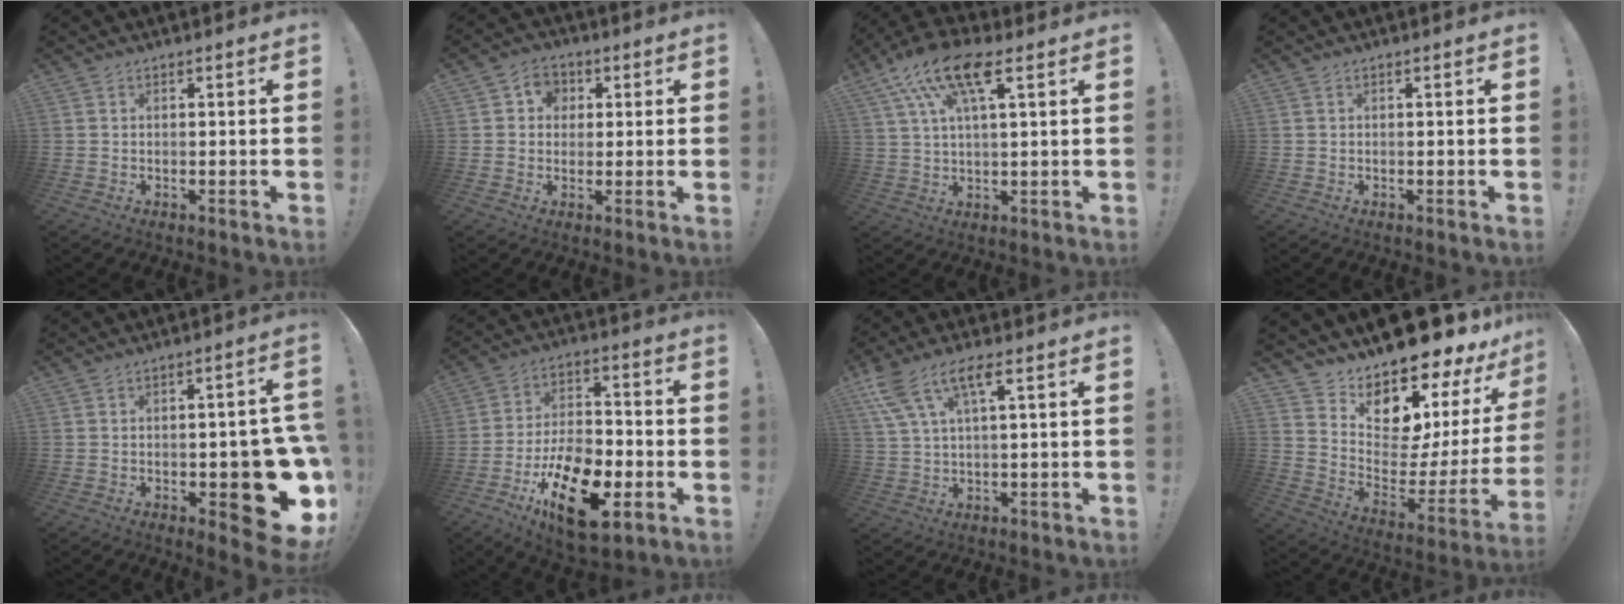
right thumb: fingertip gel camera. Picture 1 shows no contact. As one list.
[{"total": 5.7, "force": [1.1, 5.2, 2.0], "torque": [-0.026, 0.001, 0.020]}, {"total": 13.4, "force": [6.6, 4.6, 10.7], "torque": [-0.185, -0.017, 0.116]}, {"total": 0.0}, {"total": 16.5, "force": [-4.5, 6.7, 14.4], "torque": [-0.146, 0.015, -0.053]}, {"total": 20.5, "force": [-9.6, 10.7, 14.6], "torque": [-0.240, 0.065, -0.152]}, {"total": 8.6, "force": [4.3, 2.5, 7.1], "torque": [-0.139, -0.003, 0.084]}, {"total": 12.2, "force": [10.2, 4.4, 4.9], "torque": [-0.069, -0.122, 0.177]}]